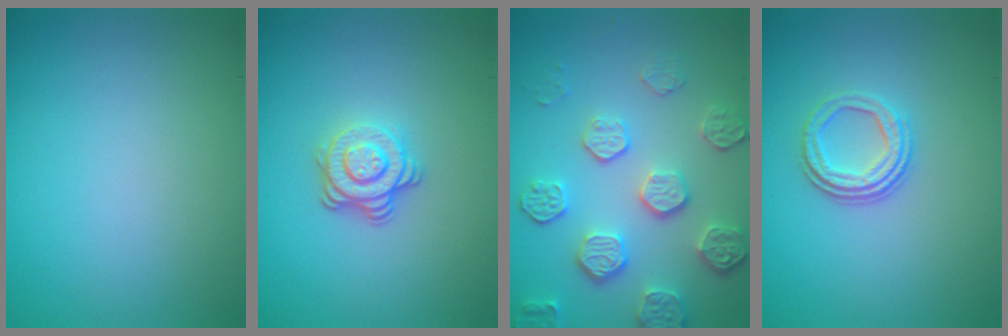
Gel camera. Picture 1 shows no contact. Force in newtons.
{"total": 3.6, "press": 2.6, "slide": 2.5}
{"total": 4.7, "press": 3.9, "slide": 2.6}
{"total": 3.1, "press": 2.3, "slide": 2.0}